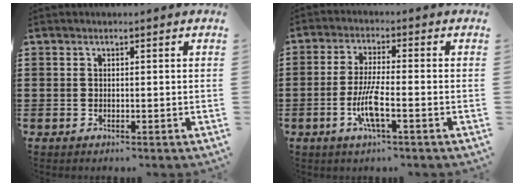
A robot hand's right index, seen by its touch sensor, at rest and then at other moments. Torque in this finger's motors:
{"motor_torque": [2.14, 0.00, 0.51, 0.19]}